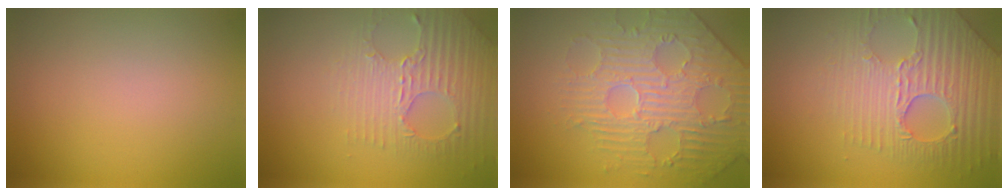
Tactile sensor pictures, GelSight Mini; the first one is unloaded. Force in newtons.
{"total": 2.8, "press": 2.7, "slide": 0.9}
{"total": 4.4, "press": 4.4, "slide": 0.6}
{"total": 4.5, "press": 4.3, "slide": 1.3}